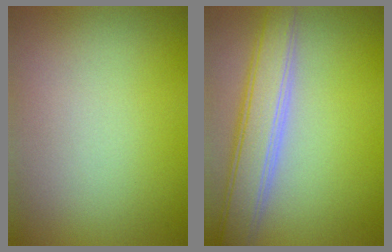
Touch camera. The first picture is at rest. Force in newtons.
{"total": 5.3, "press": 5.3, "slide": 0.3}